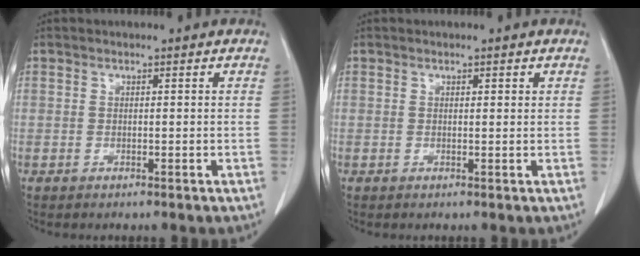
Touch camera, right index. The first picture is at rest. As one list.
[{"total": 0.7, "force": [0.4, 0.2, 0.5], "torque": [-0.009, -0.001, 0.005]}]